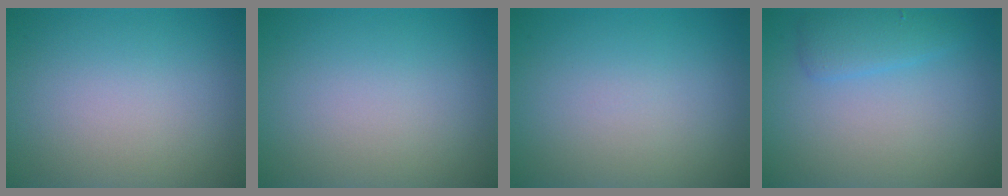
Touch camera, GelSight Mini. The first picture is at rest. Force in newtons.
{"total": 0.0}
{"total": 0.0}
{"total": 2.1, "press": 2.1, "slide": 0.2}